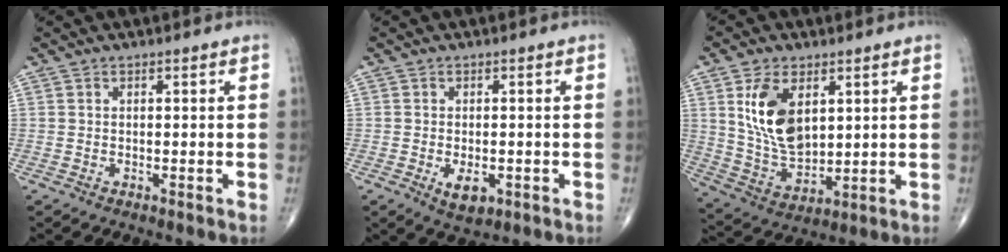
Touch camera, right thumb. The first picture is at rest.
{"total": 4.1, "force": [-1.3, 2.2, 3.2], "torque": [-0.045, -0.004, -0.013]}
{"total": 12.8, "force": [3.9, 7.3, 9.7], "torque": [-0.168, -0.022, 0.086]}